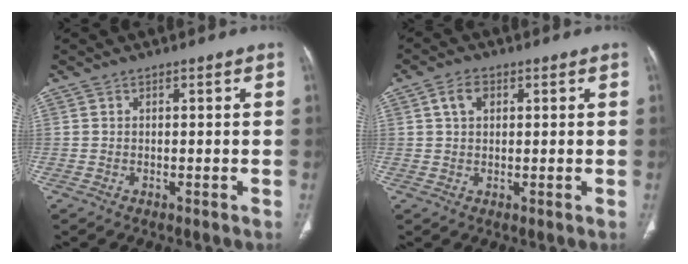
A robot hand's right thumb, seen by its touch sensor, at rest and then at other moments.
{"total": 3.7, "force": [1.2, 2.5, 2.4], "torque": [-0.041, 0.006, 0.023]}